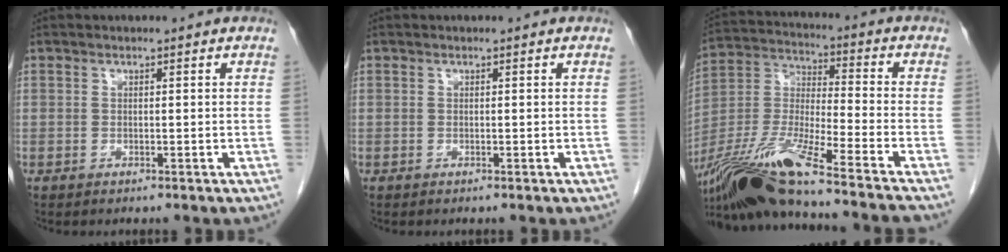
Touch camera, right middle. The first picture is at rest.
{"total": 0.0}
{"total": 20.5, "force": [-16.1, -0.9, 12.6], "torque": [-0.278, -0.032, -0.300]}